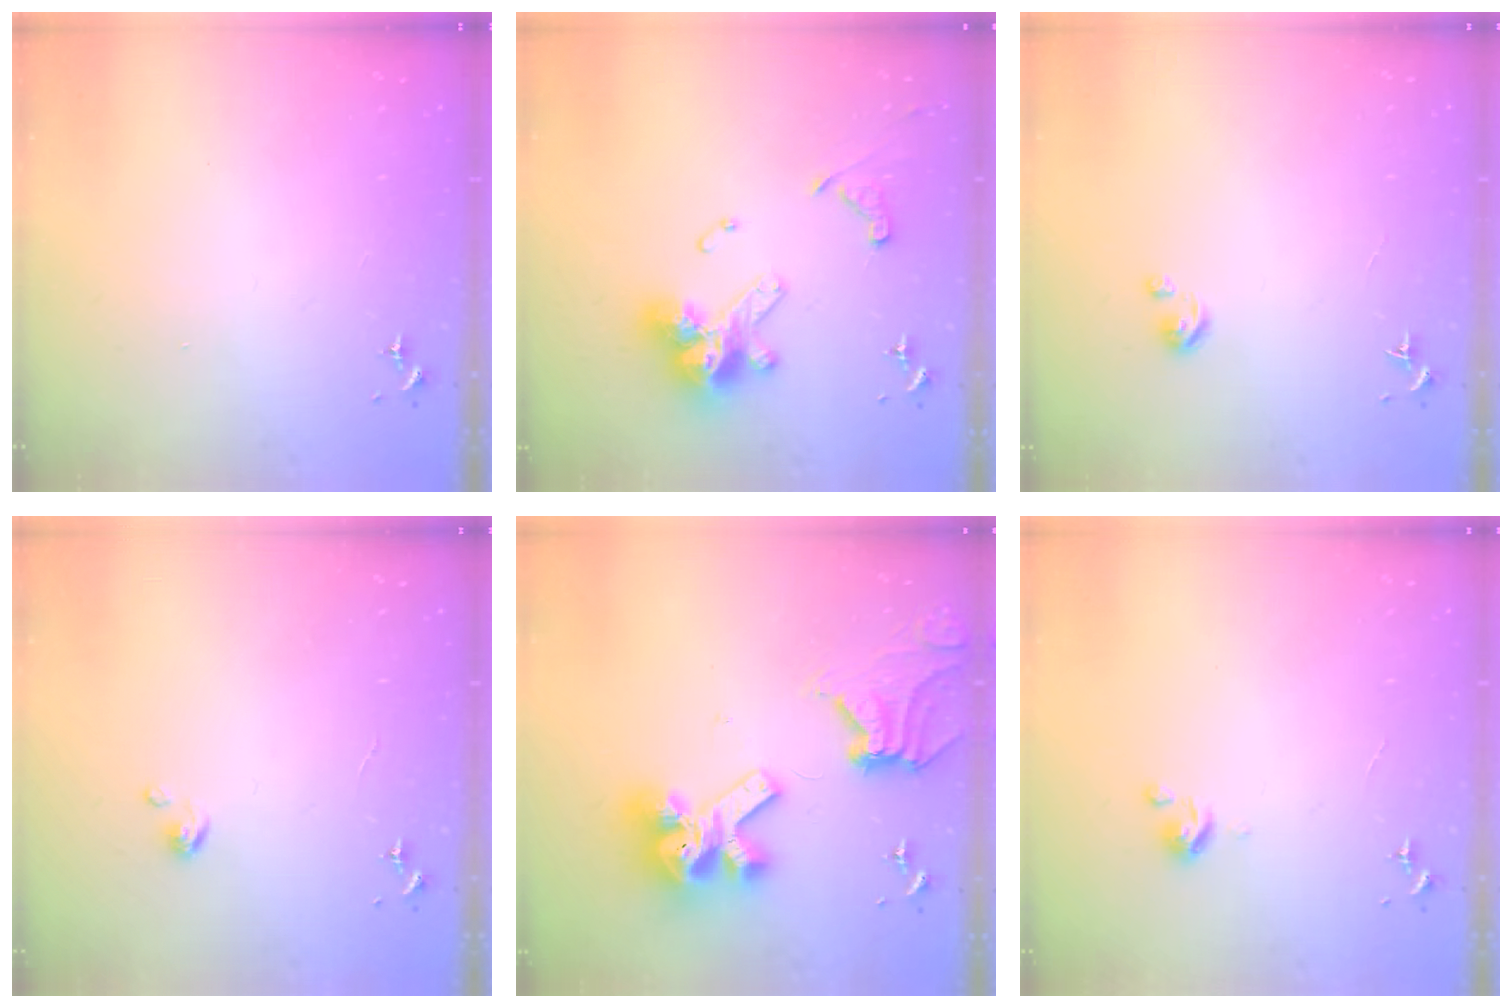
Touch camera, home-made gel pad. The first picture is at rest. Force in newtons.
{"total": 16.0, "press": 15.9, "slide": 1.7}
{"total": 2.7, "press": 2.6, "slide": 0.3}
{"total": 2.7, "press": 2.7, "slide": 0.2}
{"total": 17.8, "press": 17.7, "slide": 2.0}
{"total": 4.4, "press": 4.4, "slide": 0.3}